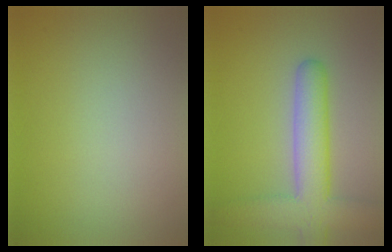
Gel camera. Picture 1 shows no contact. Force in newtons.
{"total": 6.6, "press": 6.5, "slide": 0.5}